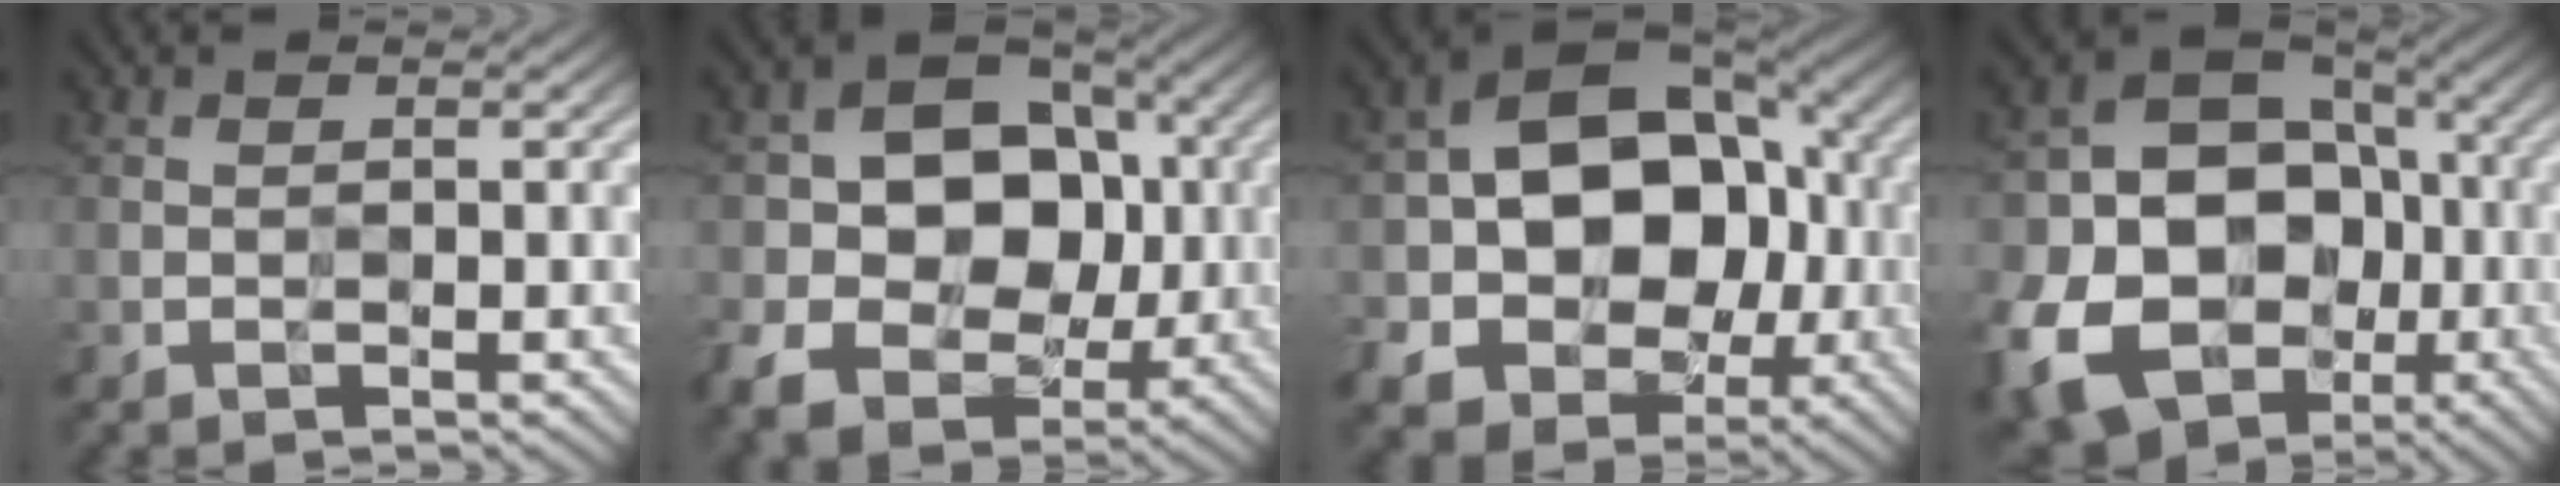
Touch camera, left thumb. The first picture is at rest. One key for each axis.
{"total": 13.2, "fx": -1.0, "fy": 10.4, "fz": 8.2, "tx": -0.145, "ty": -0.012, "tz": -0.028}
{"total": 16.3, "fx": -1.5, "fy": 12.6, "fz": 10.3, "tx": -0.188, "ty": -0.021, "tz": -0.022}
{"total": 20.3, "fx": -6.0, "fy": 16.2, "fz": 10.6, "tx": -0.230, "ty": -0.047, "tz": -0.113}